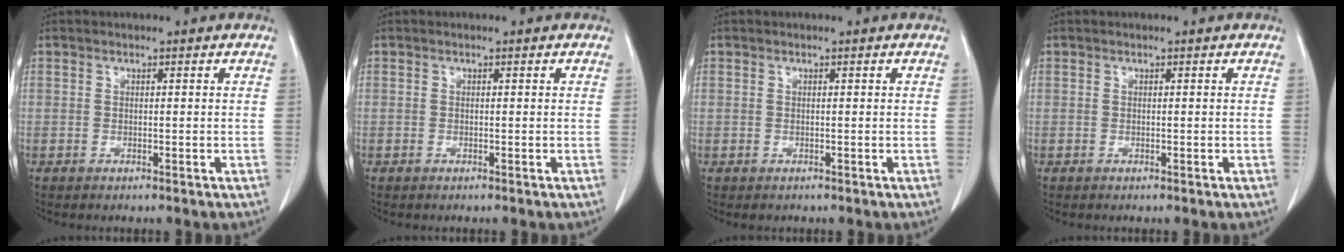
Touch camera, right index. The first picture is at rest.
{"total": 0.0}
{"total": 0.6, "force": [-0.2, 0.6, 0.0], "torque": [0.000, 0.005, -0.003]}
{"total": 0.0}